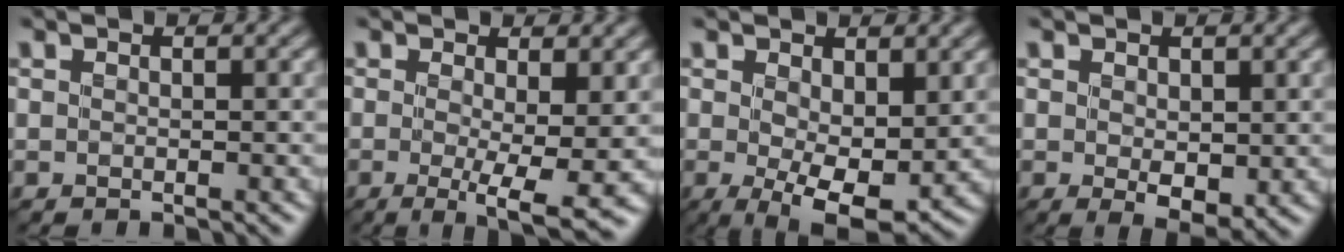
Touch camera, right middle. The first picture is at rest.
{"total": 5.7, "force": [-0.6, 1.1, 5.6], "torque": [-0.082, -0.016, -0.010]}
{"total": 6.8, "force": [0.0, 3.0, 6.1], "torque": [-0.103, -0.013, 0.004]}
{"total": 2.6, "force": [0.2, 1.3, 2.3], "torque": [-0.042, -0.008, 0.010]}